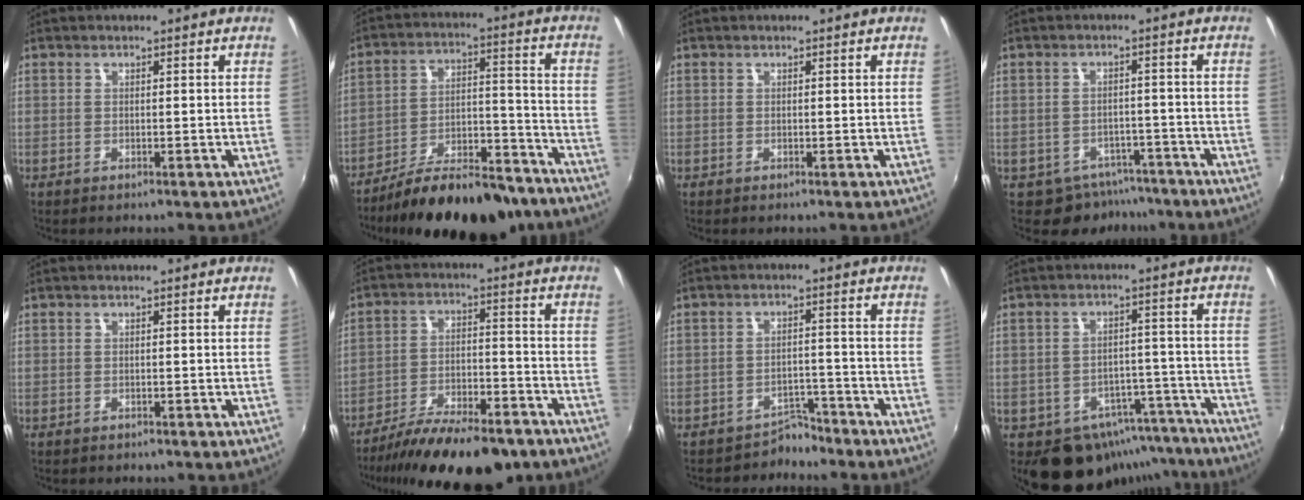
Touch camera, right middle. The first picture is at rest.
{"total": 21.0, "force": [-16.9, 7.1, 10.3], "torque": [-0.168, 0.005, -0.234]}
{"total": 0.0}
{"total": 6.6, "force": [-4.9, 4.2, 1.2], "torque": [-0.026, 0.008, -0.061]}
{"total": 0.6, "force": [-0.5, 0.3, 0.0], "torque": [-0.004, -0.002, -0.008]}
{"total": 18.7, "force": [-14.6, 5.7, 10.2], "torque": [-0.187, -0.031, -0.220]}
{"total": 4.6, "force": [-4.2, 1.7, -0.4], "torque": [0.004, 0.012, -0.066]}
{"total": 13.7, "force": [-10.5, 8.0, 3.7], "torque": [-0.066, 0.031, -0.112]}